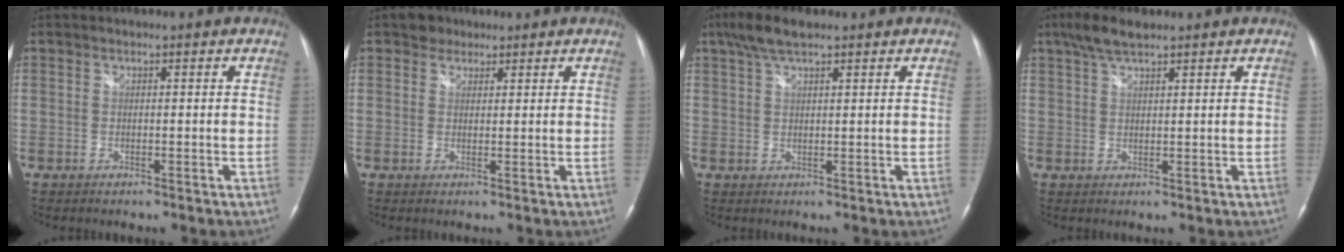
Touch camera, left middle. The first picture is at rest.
{"total": 2.3, "force": [1.6, 1.6, 0.2], "torque": [-0.004, 0.007, 0.022]}
{"total": 5.1, "force": [3.6, 1.2, 3.4], "torque": [-0.076, 0.018, 0.069]}
{"total": 4.8, "force": [3.6, 1.0, 3.0], "torque": [-0.068, 0.016, 0.069]}